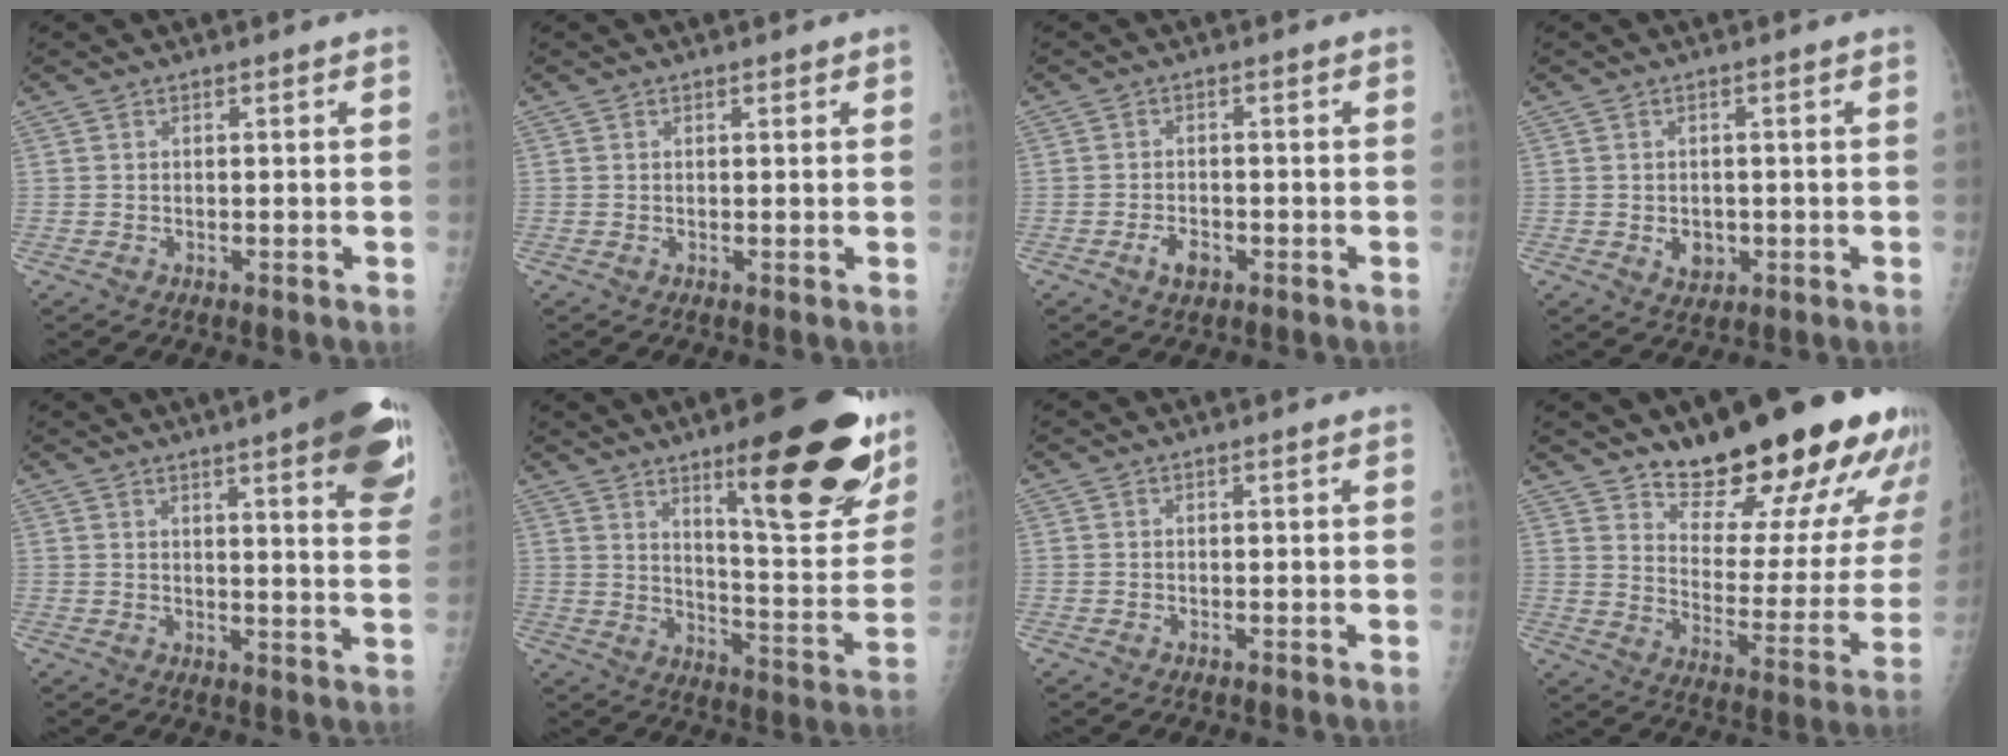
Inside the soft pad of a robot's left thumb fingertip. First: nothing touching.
{"total": 0.7, "force": [0.5, 0.3, 0.3], "torque": [0.001, -0.002, 0.004]}
{"total": 3.2, "force": [-1.6, 2.0, 1.9], "torque": [-0.027, 0.004, -0.025]}
{"total": 3.3, "force": [-0.6, 2.8, 1.7], "torque": [-0.010, 0.000, 0.001]}
{"total": 18.1, "force": [10.0, 3.5, 14.6], "torque": [-0.165, -0.034, 0.112]}
{"total": 25.7, "force": [14.0, 6.3, 20.6], "torque": [-0.246, -0.073, 0.210]}
{"total": 0.0}
{"total": 24.1, "force": [18.0, 7.2, 14.4], "torque": [-0.163, -0.111, 0.256]}